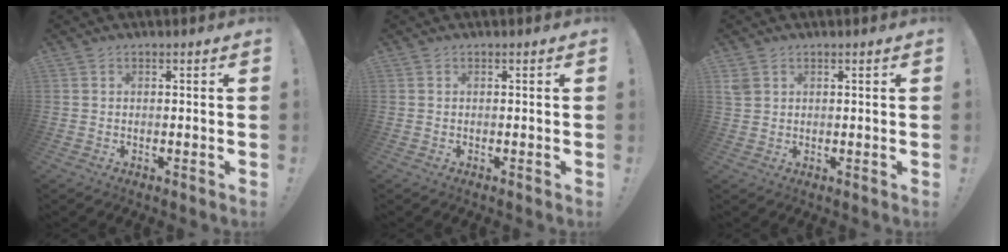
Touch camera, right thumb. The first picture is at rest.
{"total": 0.0}
{"total": 2.8, "force": [1.5, 2.0, 1.2], "torque": [-0.022, 0.001, 0.031]}